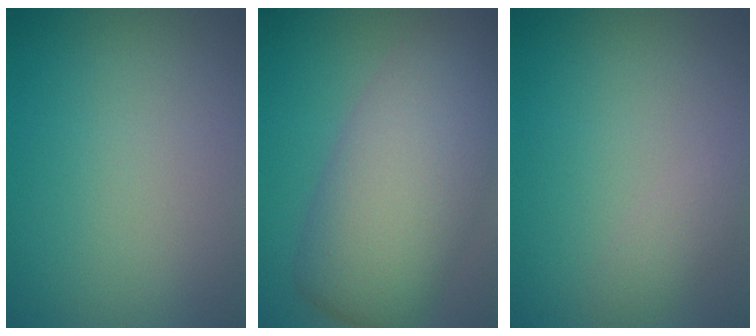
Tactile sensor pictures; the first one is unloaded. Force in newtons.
{"total": 9.0, "press": 9.0, "slide": 0.7}
{"total": 1.1, "press": 1.1, "slide": 0.1}